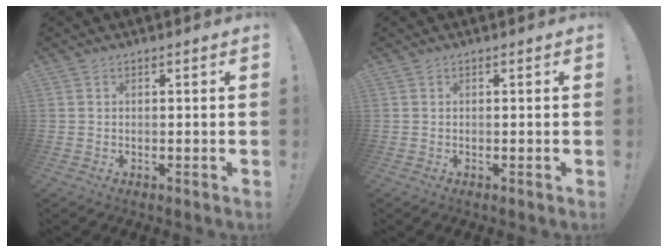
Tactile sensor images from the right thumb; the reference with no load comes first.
{"total": 0.0}